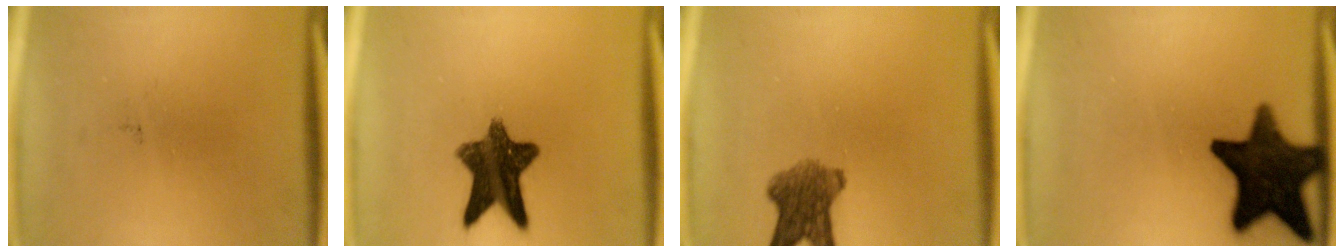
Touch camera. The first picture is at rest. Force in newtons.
{"total": 10.9}
{"total": 6.9}
{"total": 15.7}